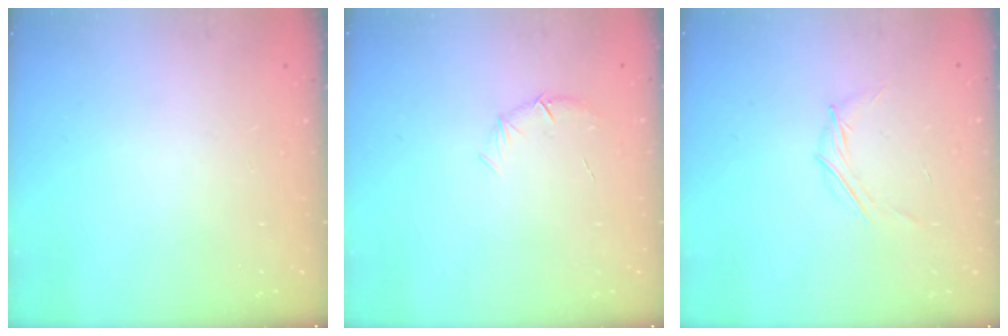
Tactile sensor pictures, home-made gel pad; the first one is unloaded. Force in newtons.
{"total": 6.7, "press": 6.5, "slide": 1.6}
{"total": 3.9, "press": 3.7, "slide": 1.3}